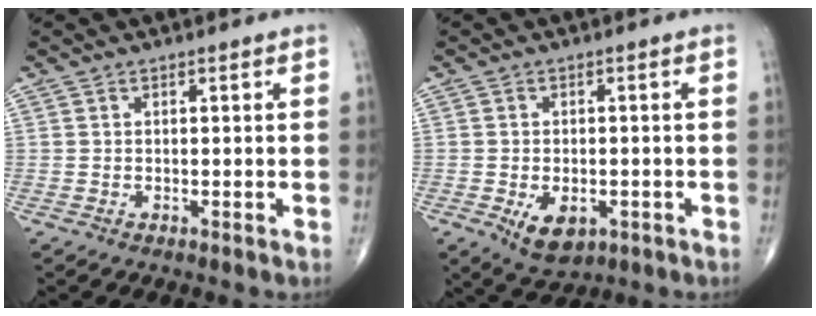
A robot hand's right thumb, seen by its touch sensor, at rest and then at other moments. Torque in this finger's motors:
{"motor_torque": [-0.15, 0.31, 0.24, 0.14, 0.11]}